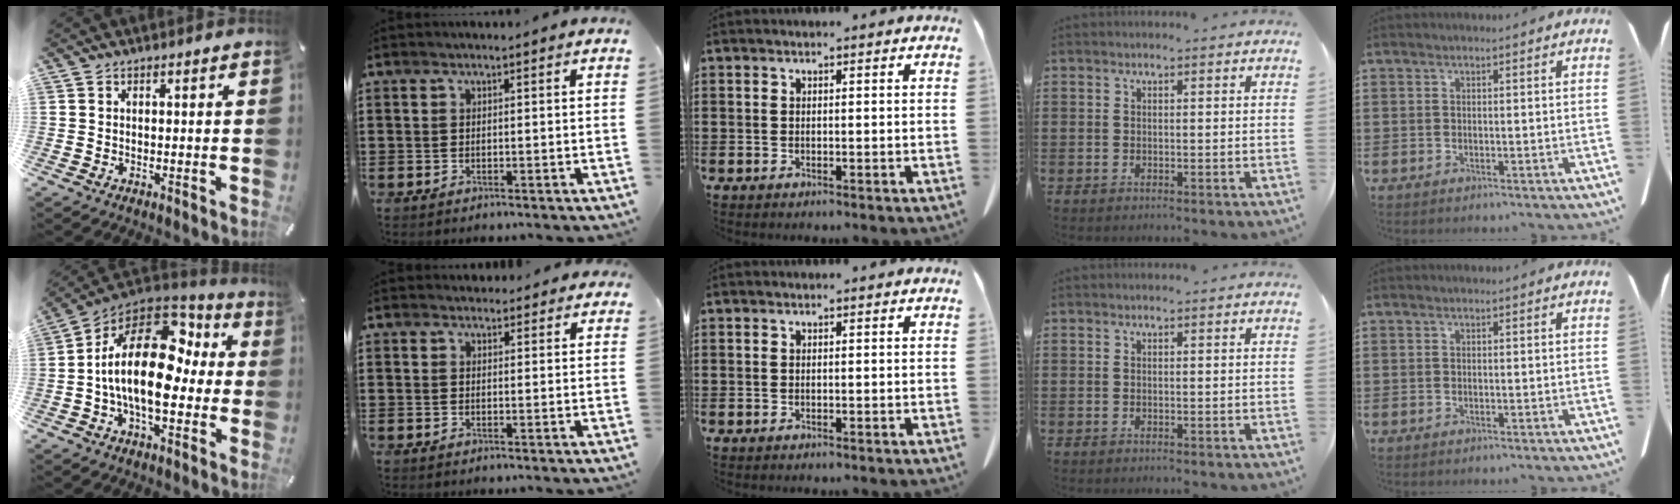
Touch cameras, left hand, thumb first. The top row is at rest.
{"thumb": {"total": 21.3, "force": [0.6, 11.8, 17.8], "torque": [-0.331, -0.001, 0.012]}, "index": {"total": 2.2, "force": [2.1, 0.7, 0.2], "torque": [-0.001, -0.001, 0.039]}}